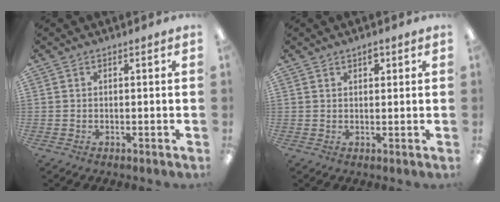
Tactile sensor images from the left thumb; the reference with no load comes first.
{"total": 2.2, "force": [1.6, 1.2, 1.1], "torque": [-0.006, -0.005, 0.025]}